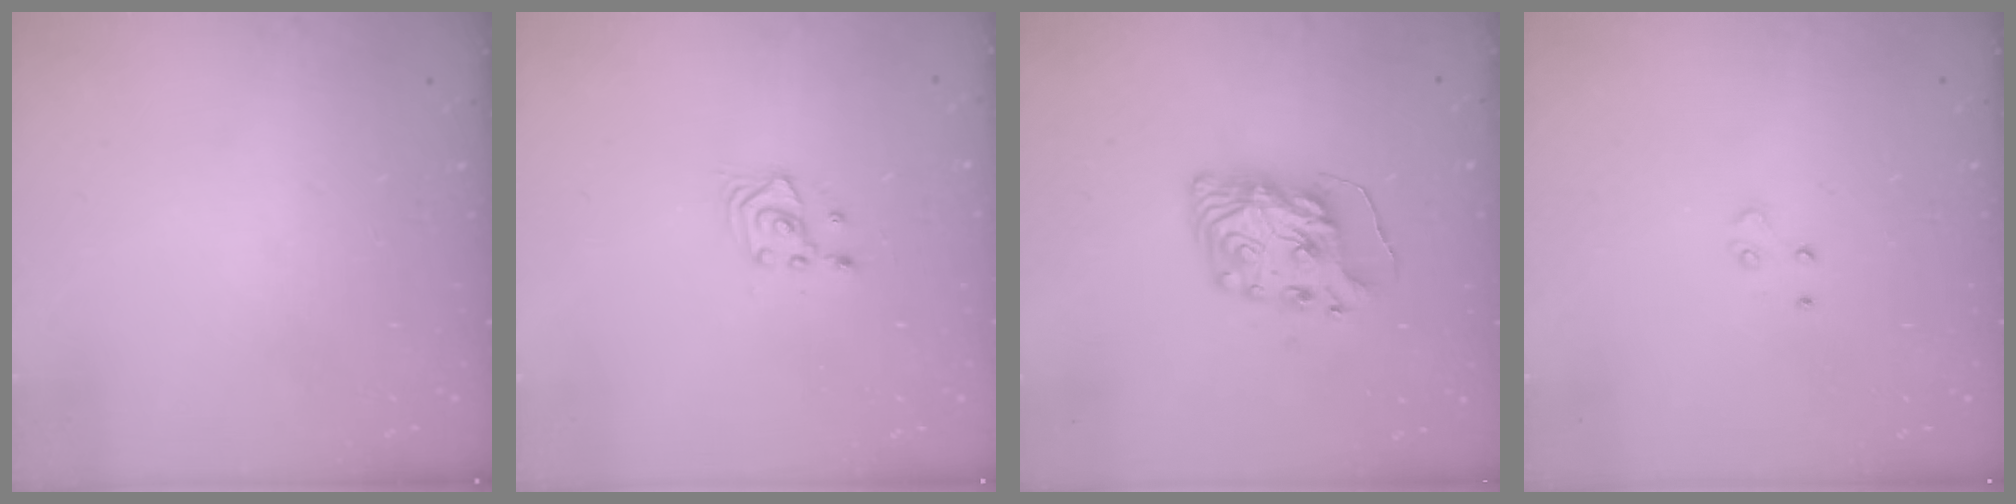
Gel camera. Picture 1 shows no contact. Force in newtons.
{"total": 3.2, "press": 3.2, "slide": 0.4}
{"total": 10.1, "press": 10.0, "slide": 1.1}
{"total": 3.5, "press": 3.5, "slide": 0.3}